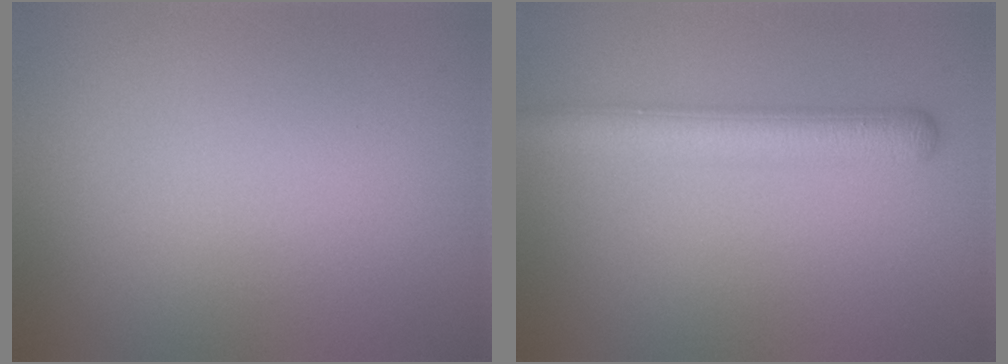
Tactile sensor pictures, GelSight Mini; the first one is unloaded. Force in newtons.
{"total": 4.4, "press": 4.4, "slide": 0.1}